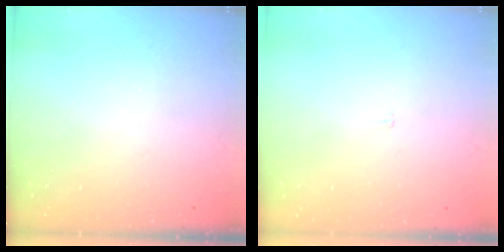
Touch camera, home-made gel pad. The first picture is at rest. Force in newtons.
{"total": 2.3, "press": 2.3, "slide": 0.2}